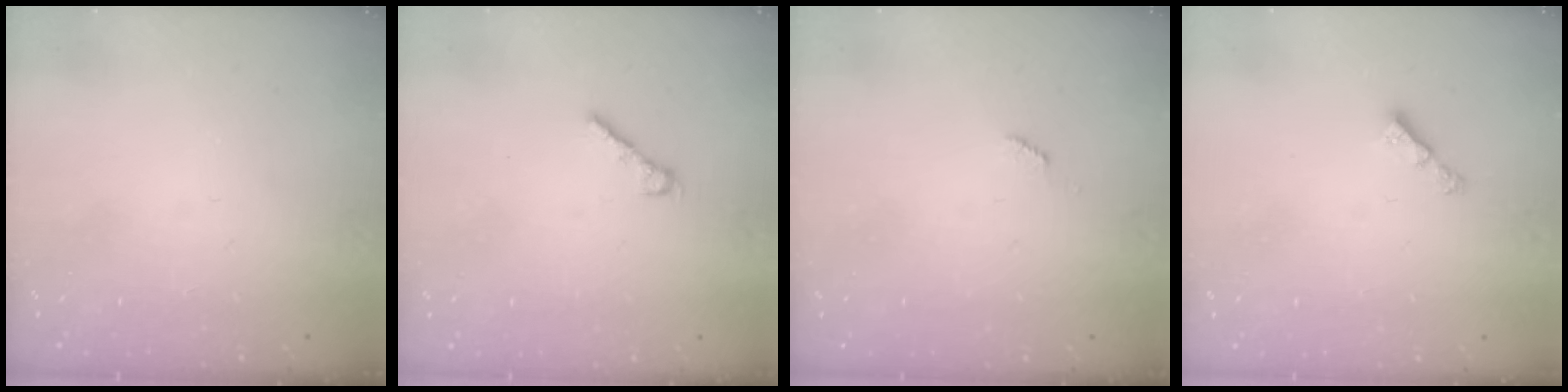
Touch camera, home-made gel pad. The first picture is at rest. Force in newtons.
{"total": 4.1, "press": 4.1, "slide": 0.9}
{"total": 2.5, "press": 2.5, "slide": 0.4}
{"total": 3.0, "press": 2.9, "slide": 0.5}